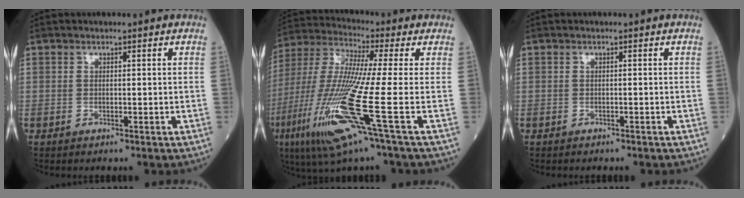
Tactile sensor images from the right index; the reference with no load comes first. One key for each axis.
{"total": 17.8, "fx": -6.3, "fy": -0.5, "fz": 16.6, "tx": -0.375, "ty": -0.036, "tz": -0.131}
{"total": 1.1, "fx": -1.0, "fy": 0.4, "fz": 0.5, "tx": -0.012, "ty": 0.000, "tz": -0.011}